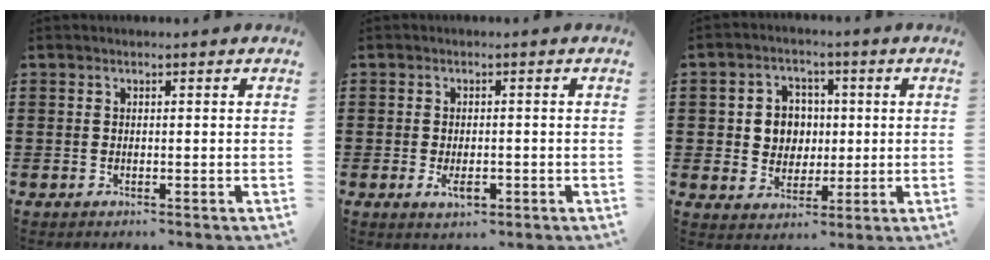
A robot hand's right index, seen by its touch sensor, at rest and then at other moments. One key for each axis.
{"total": 2.7, "fx": -0.9, "fy": 1.2, "fz": 2.3, "tx": -0.050, "ty": -0.003, "tz": -0.017}
{"total": 5.6, "fx": 0.6, "fy": 5.3, "fz": 1.9, "tx": -0.050, "ty": 0.015, "tz": 0.007}